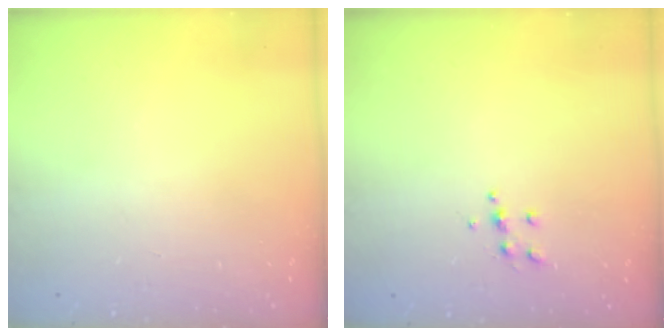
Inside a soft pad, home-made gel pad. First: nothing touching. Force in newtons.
{"total": 5.2, "press": 5.0, "slide": 1.1}